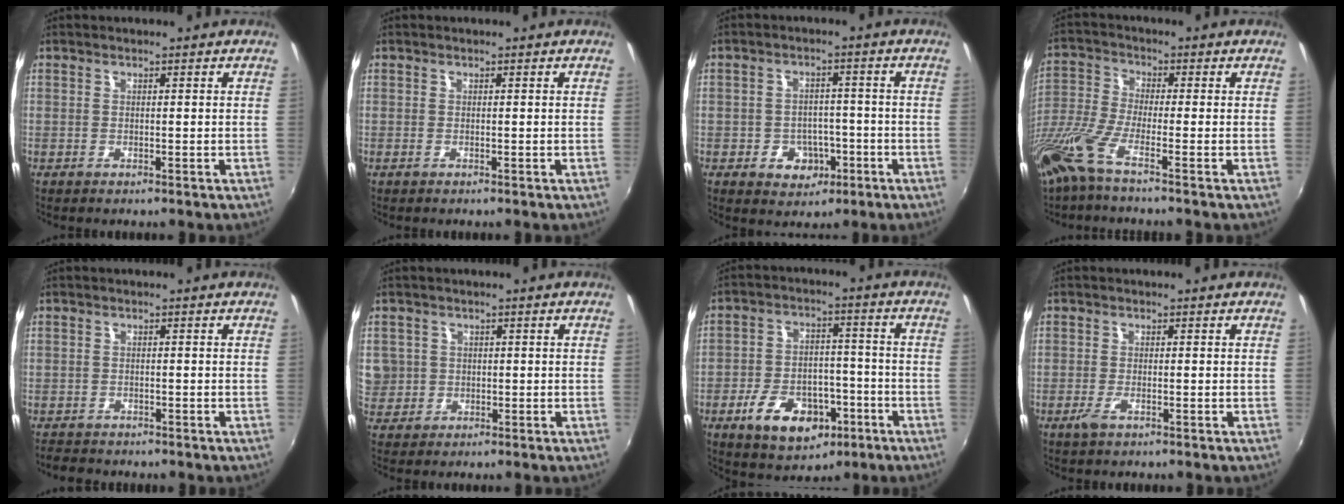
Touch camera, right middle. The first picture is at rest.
{"total": 0.0}
{"total": 6.4, "force": [-2.8, 5.2, 2.4], "torque": [-0.054, 0.010, -0.025]}
{"total": 9.4, "force": [-6.2, 0.8, 7.0], "torque": [-0.158, -0.024, -0.126]}
{"total": 2.8, "force": [-2.4, 1.3, 0.3], "torque": [-0.019, -0.006, -0.047]}
{"total": 7.5, "force": [0.1, 7.3, 1.9], "torque": [-0.063, 0.015, 0.010]}
{"total": 13.5, "force": [-6.7, 8.2, 8.3], "torque": [-0.172, 0.008, -0.095]}
{"total": 2.1, "force": [-1.2, 0.6, 1.6], "torque": [-0.036, -0.006, -0.021]}